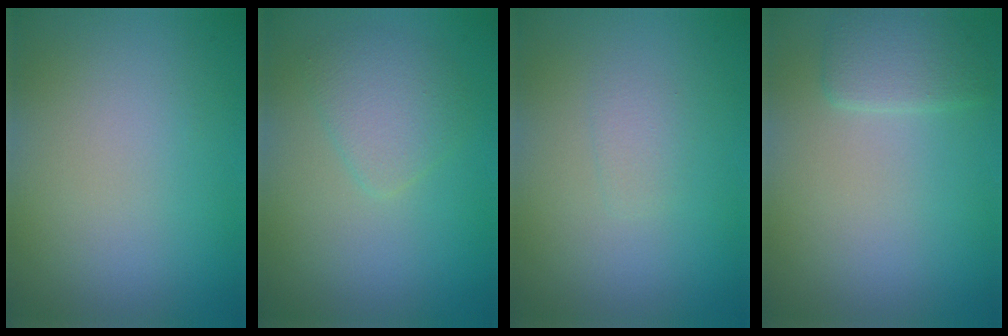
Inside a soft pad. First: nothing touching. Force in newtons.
{"total": 2.3, "press": 2.3, "slide": 0.0}
{"total": 0.9, "press": 0.9, "slide": 0.0}
{"total": 2.0, "press": 2.0, "slide": 0.3}